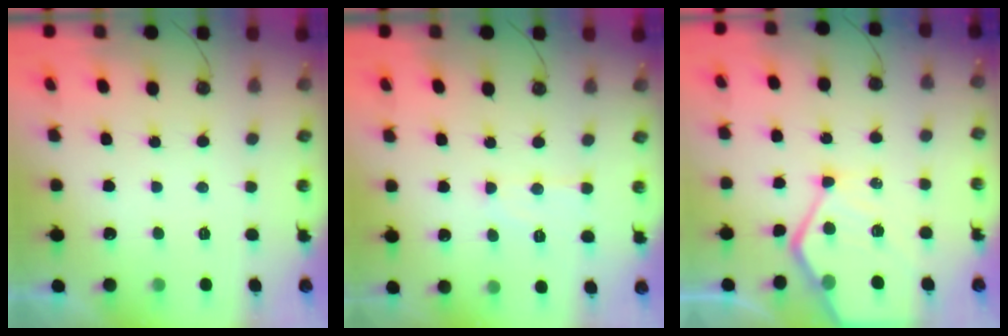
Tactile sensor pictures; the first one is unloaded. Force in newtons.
{"total": 8.4, "press": 8.3, "slide": 0.7}
{"total": 13.6, "press": 13.5, "slide": 1.2}